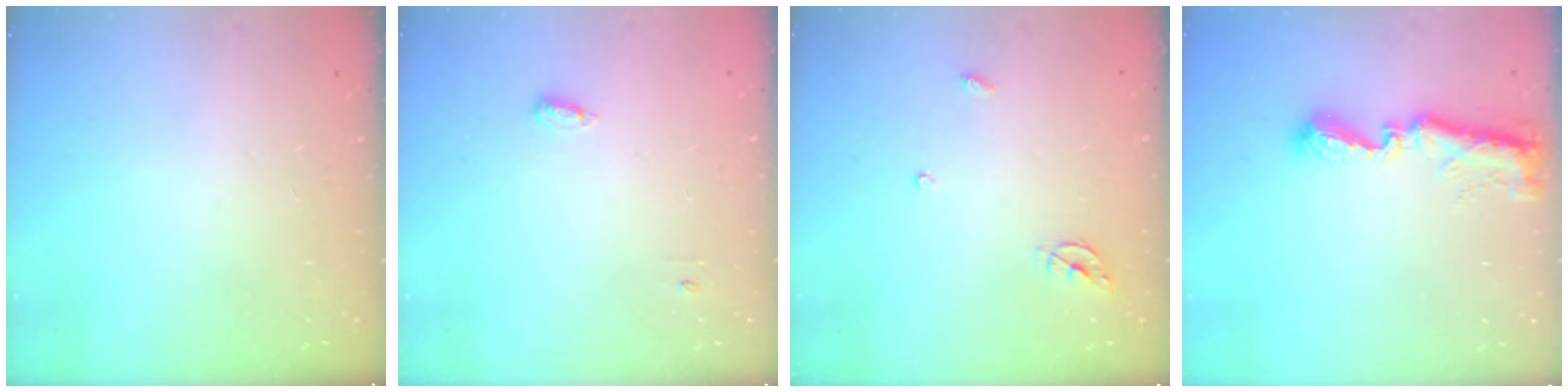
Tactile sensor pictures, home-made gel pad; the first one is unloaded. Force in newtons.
{"total": 3.7, "press": 3.6, "slide": 1.0}
{"total": 5.7, "press": 5.6, "slide": 0.5}
{"total": 9.2, "press": 9.2, "slide": 0.4}